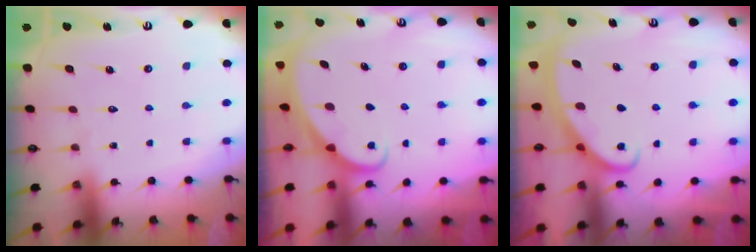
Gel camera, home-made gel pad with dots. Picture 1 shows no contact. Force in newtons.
{"total": 1.8, "press": 1.8, "slide": 0.1}
{"total": 2.8, "press": 2.8, "slide": 0.4}